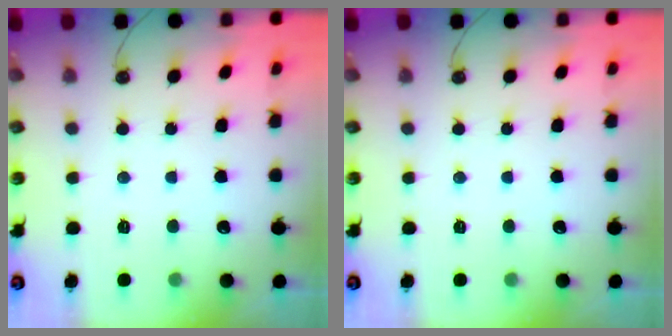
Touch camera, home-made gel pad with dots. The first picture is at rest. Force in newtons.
{"total": 0.0}